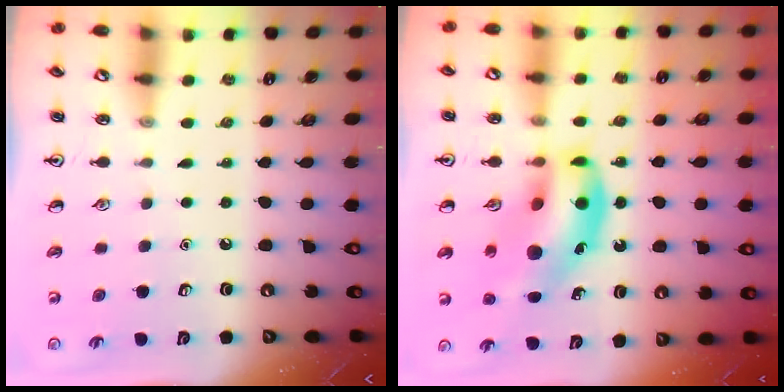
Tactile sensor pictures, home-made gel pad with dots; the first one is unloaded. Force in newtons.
{"total": 17.9, "press": 17.4, "slide": 4.3}